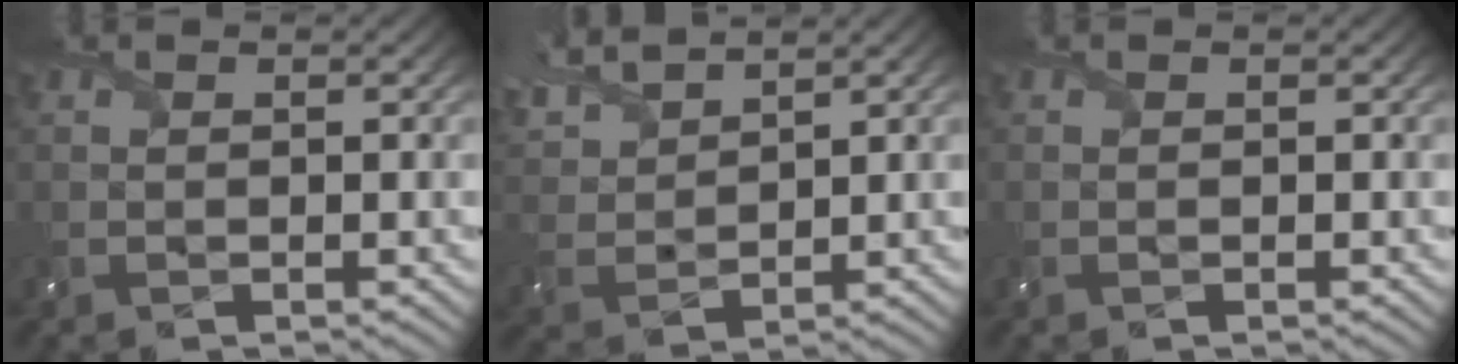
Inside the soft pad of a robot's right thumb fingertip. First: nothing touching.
{"total": 6.9, "force": [5.6, 2.2, 3.4], "torque": [-0.100, 0.021, 0.116]}
{"total": 0.0}